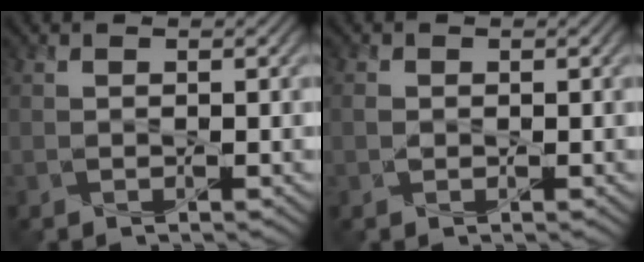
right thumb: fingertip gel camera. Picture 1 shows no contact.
{"total": 0.8, "force": [0.0, 0.7, 0.4], "torque": [-0.010, -0.002, -0.002]}